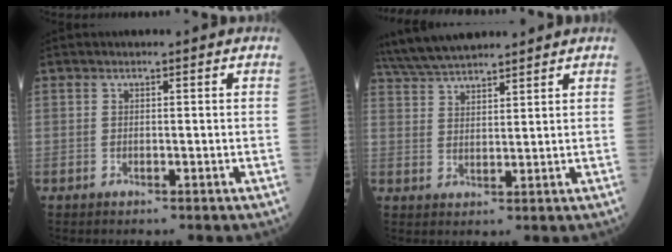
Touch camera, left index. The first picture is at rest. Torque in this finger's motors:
{"motor_torque": [0.17, -0.67, 0.17, 0.04]}